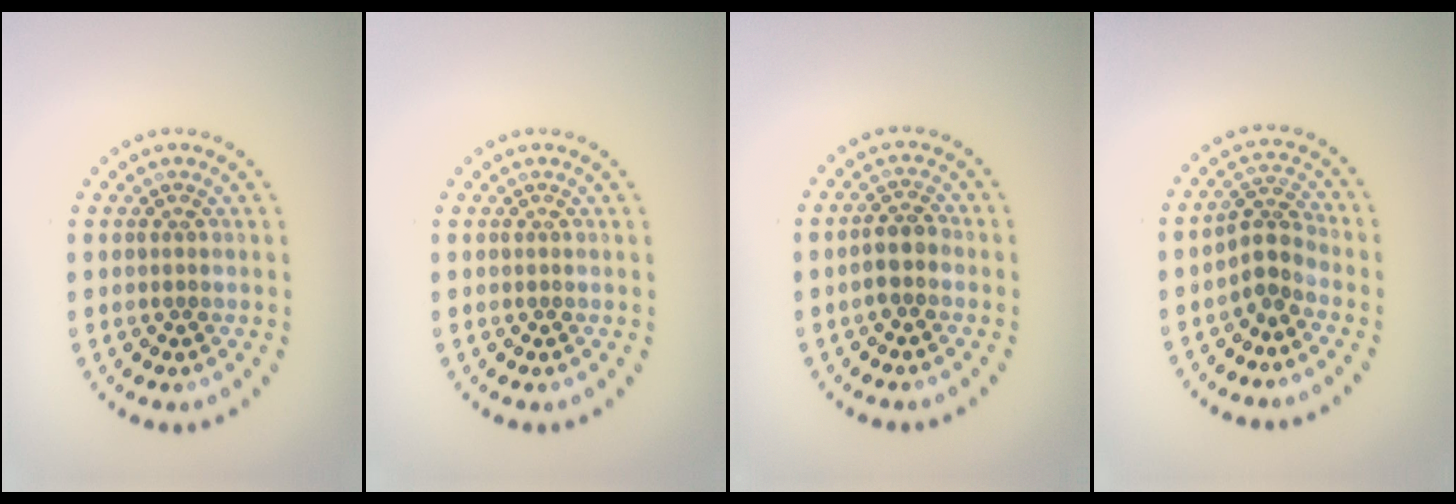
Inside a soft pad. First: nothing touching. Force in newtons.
{"total": 0.0}
{"total": 2.0, "press": 1.7, "slide": 0.9}
{"total": 2.6, "press": 1.9, "slide": 1.7}